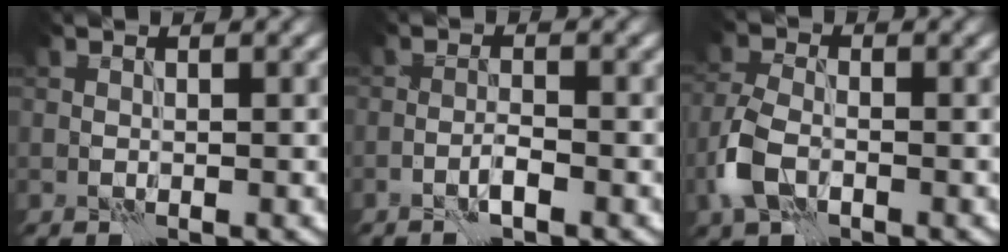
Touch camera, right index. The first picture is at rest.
{"total": 1.6, "force": [-1.0, 0.1, 1.2], "torque": [-0.020, 0.006, -0.022]}
{"total": 4.1, "force": [-1.7, 2.4, 2.8], "torque": [-0.071, 0.000, -0.044]}